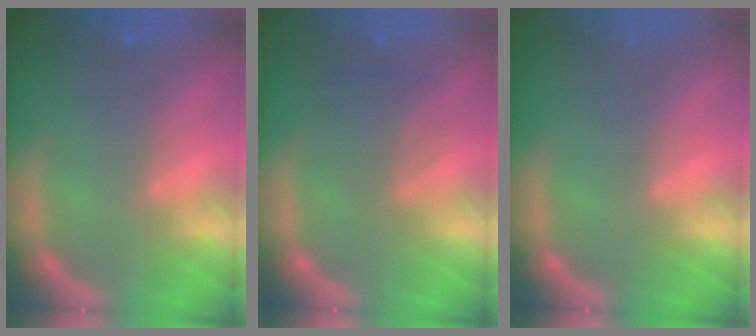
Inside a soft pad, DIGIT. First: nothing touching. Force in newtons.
{"total": 3.0}
{"total": 0.0}